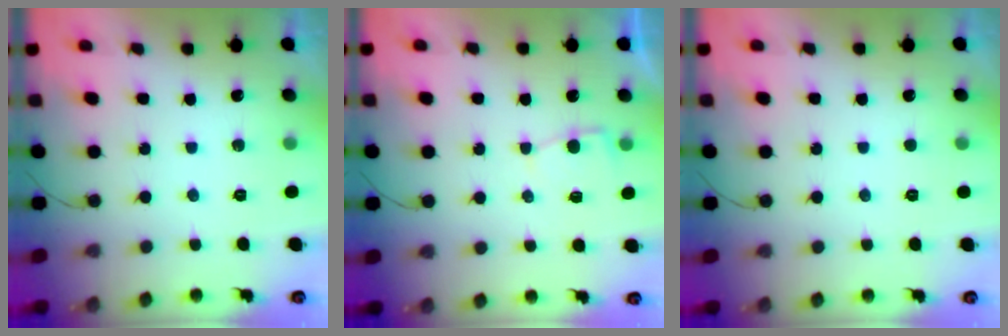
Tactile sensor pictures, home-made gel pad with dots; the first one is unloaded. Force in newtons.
{"total": 2.6, "press": 2.6, "slide": 0.3}
{"total": 1.6, "press": 1.6, "slide": 0.2}